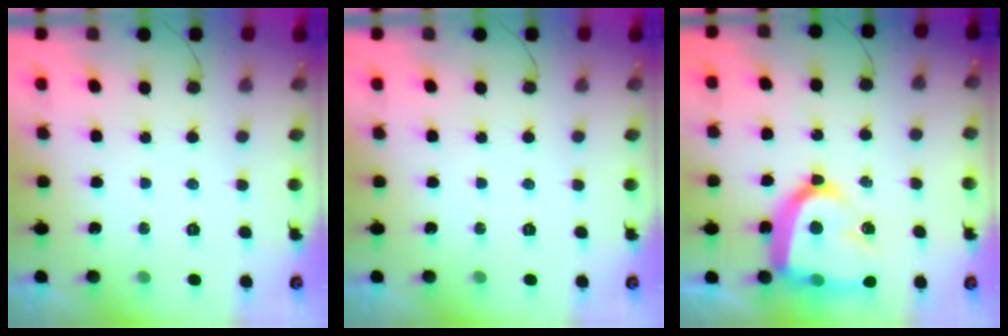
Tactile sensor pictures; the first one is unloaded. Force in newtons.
{"total": 0.0}
{"total": 21.2, "press": 21.1, "slide": 2.2}